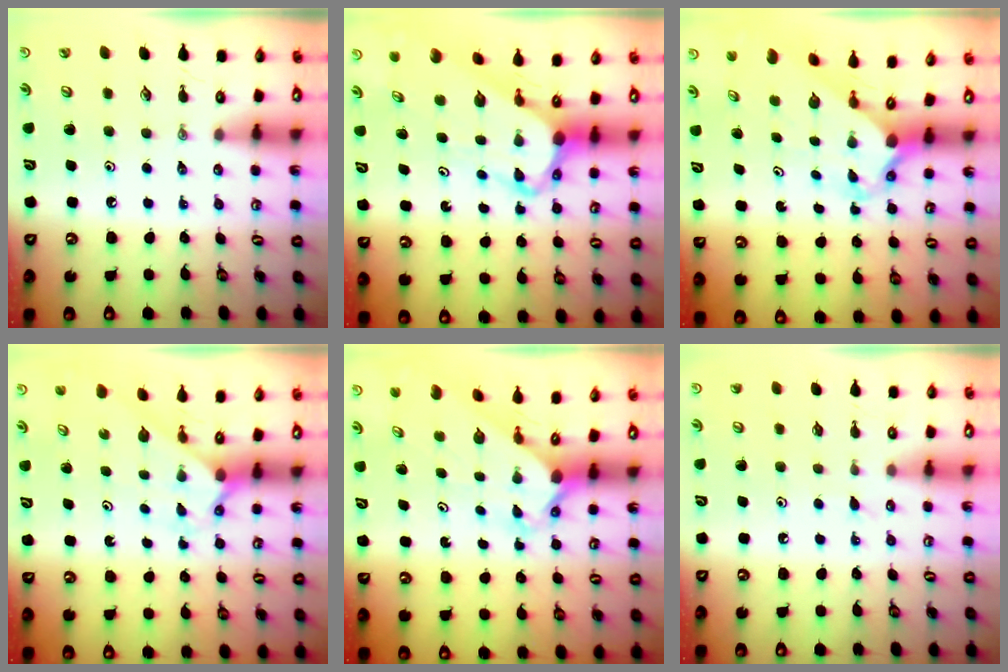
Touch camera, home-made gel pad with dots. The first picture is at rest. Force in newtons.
{"total": 4.7, "press": 4.7, "slide": 0.2}
{"total": 2.5, "press": 2.5, "slide": 0.2}
{"total": 2.3, "press": 2.3, "slide": 0.1}
{"total": 2.6, "press": 2.6, "slide": 0.2}
{"total": 6.0, "press": 6.0, "slide": 0.6}